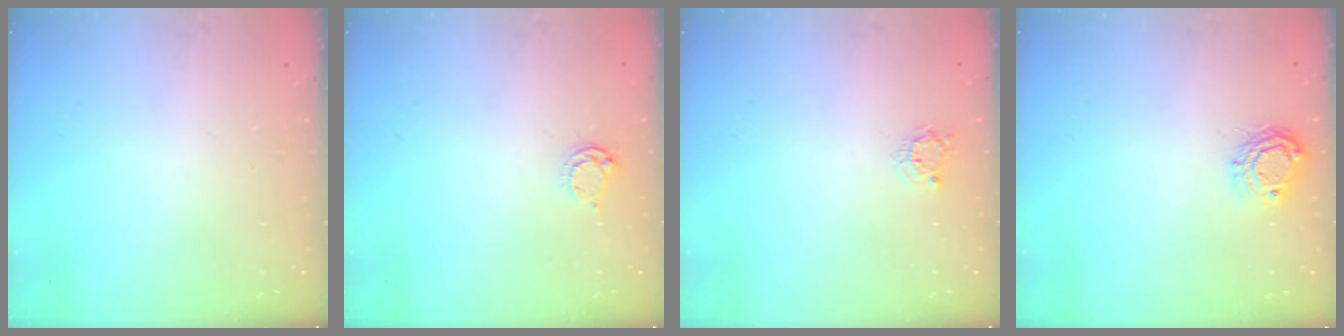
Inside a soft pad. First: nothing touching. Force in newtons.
{"total": 3.8, "press": 3.8, "slide": 0.4}
{"total": 3.3, "press": 3.3, "slide": 0.4}
{"total": 7.1, "press": 7.0, "slide": 0.7}